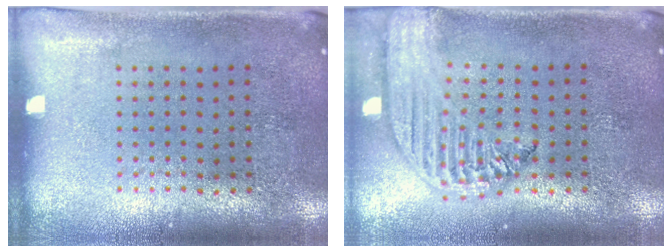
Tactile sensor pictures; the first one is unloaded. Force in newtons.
{"total": 2.5, "press": 2.1, "slide": 1.4}